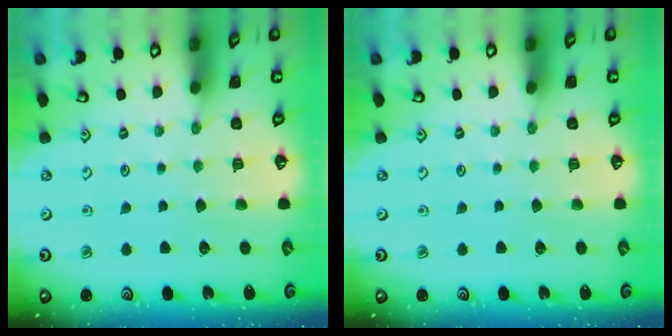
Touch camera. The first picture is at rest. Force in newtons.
{"total": 0.0}